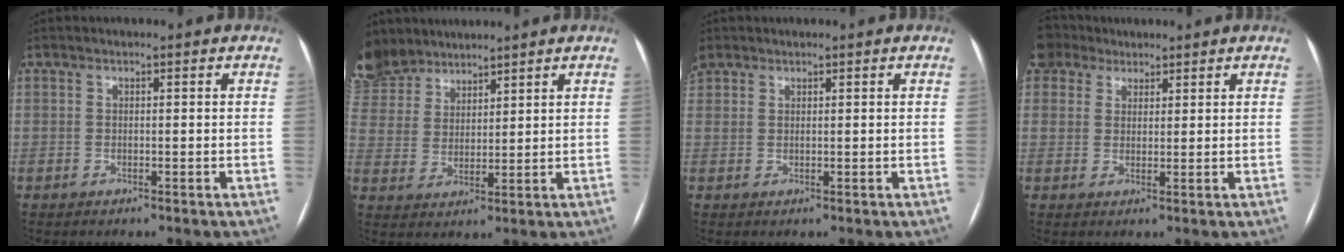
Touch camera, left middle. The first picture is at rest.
{"total": 12.1, "force": [10.7, 4.8, 3.0], "torque": [-0.106, 0.011, 0.223]}
{"total": 0.8, "force": [0.2, -0.6, -0.5], "torque": [0.002, 0.000, 0.013]}
{"total": 2.5, "force": [2.2, 0.6, -1.0], "torque": [0.017, 0.008, 0.045]}